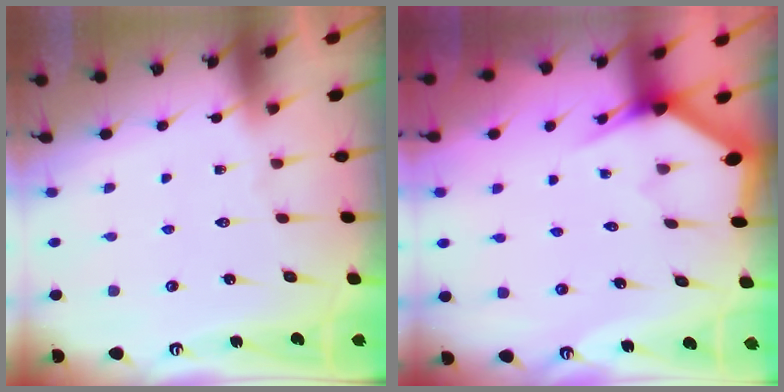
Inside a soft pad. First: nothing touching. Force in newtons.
{"total": 3.2, "press": 3.2, "slide": 0.2}